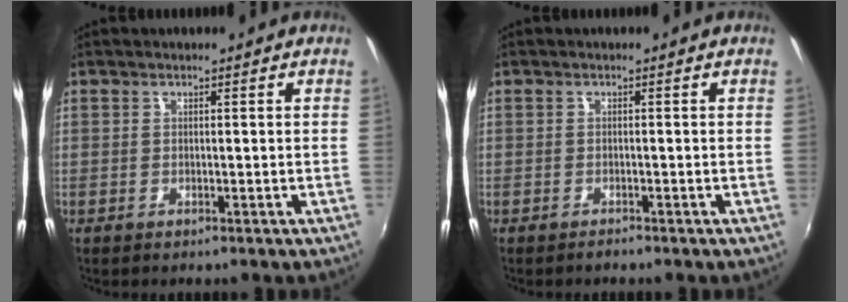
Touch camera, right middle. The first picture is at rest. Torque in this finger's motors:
{"motor_torque": [0.07, -0.24, -0.05, 0.00]}